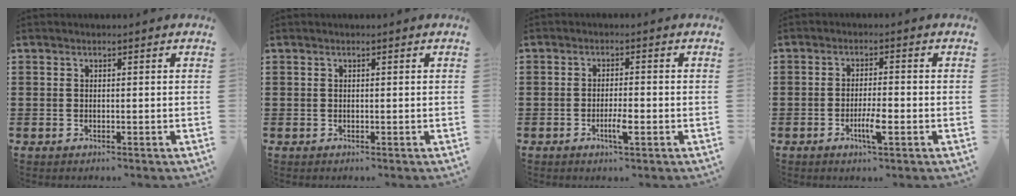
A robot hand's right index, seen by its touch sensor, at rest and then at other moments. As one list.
[{"total": 0.0}, {"total": 3.2, "force": [-1.4, 0.5, 2.9], "torque": [-0.056, -0.002, -0.027]}, {"total": 4.2, "force": [-1.8, 0.8, 3.7], "torque": [-0.068, -0.001, -0.033]}]